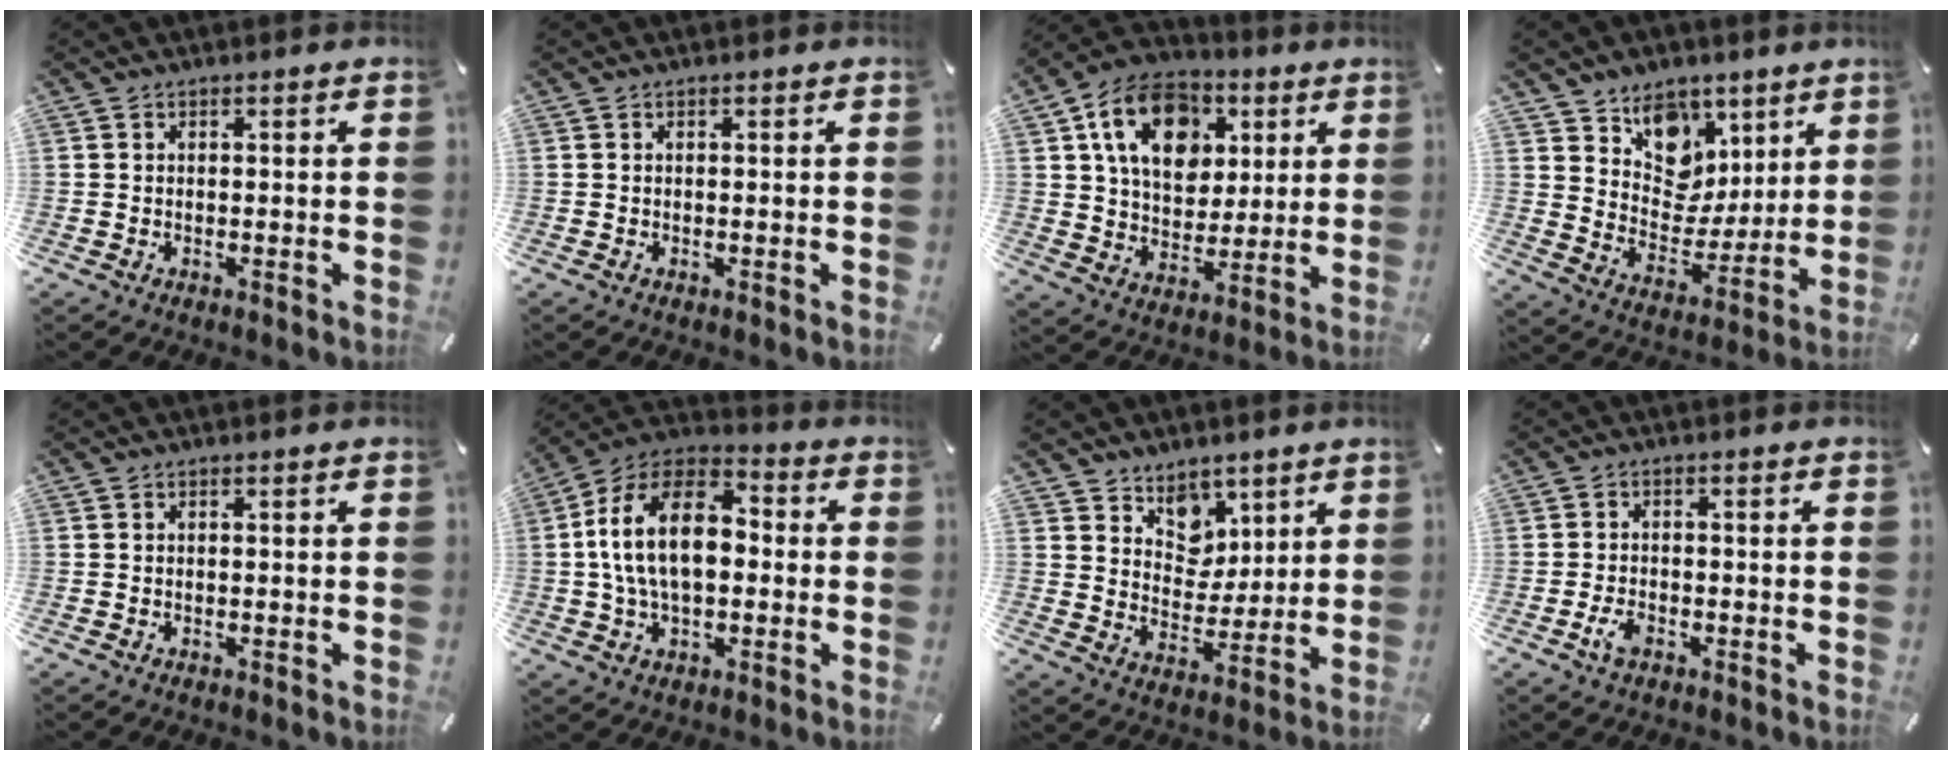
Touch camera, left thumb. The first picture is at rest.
{"total": 0.0}
{"total": 15.8, "force": [6.3, 12.1, 7.9], "torque": [-0.129, -0.007, 0.121]}
{"total": 11.5, "force": [5.7, 9.6, 2.7], "torque": [-0.033, -0.054, 0.110]}
{"total": 0.0}
{"total": 16.6, "force": [0.0, 10.5, 12.9], "torque": [-0.266, 0.016, -0.004]}
{"total": 8.7, "force": [5.2, 6.9, 0.9], "torque": [-0.015, -0.046, 0.099]}
{"total": 3.2, "force": [-1.6, 1.7, 2.1], "torque": [-0.047, 0.003, -0.031]}